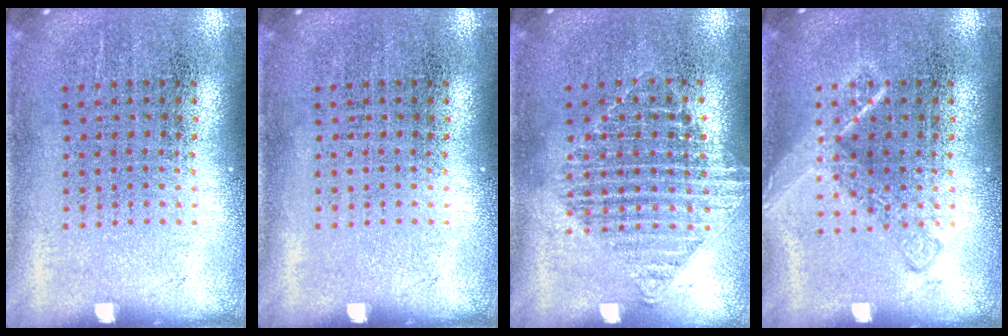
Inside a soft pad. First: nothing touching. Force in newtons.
{"total": 0.0}
{"total": 1.2, "press": 1.1, "slide": 0.3}
{"total": 2.4, "press": 2.4, "slide": 0.4}